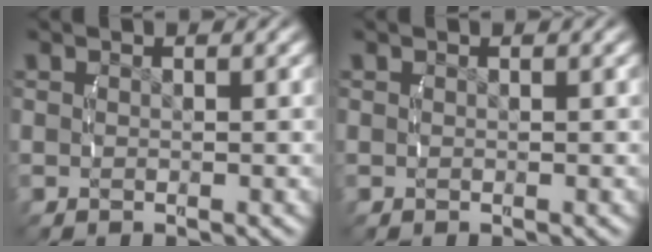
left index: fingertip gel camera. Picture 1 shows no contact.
{"total": 0.0}